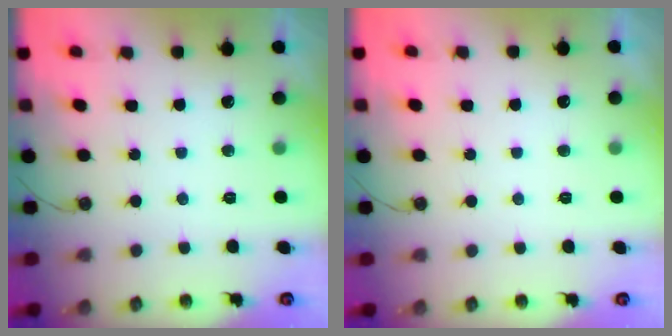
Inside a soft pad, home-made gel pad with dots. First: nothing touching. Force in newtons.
{"total": 0.0}